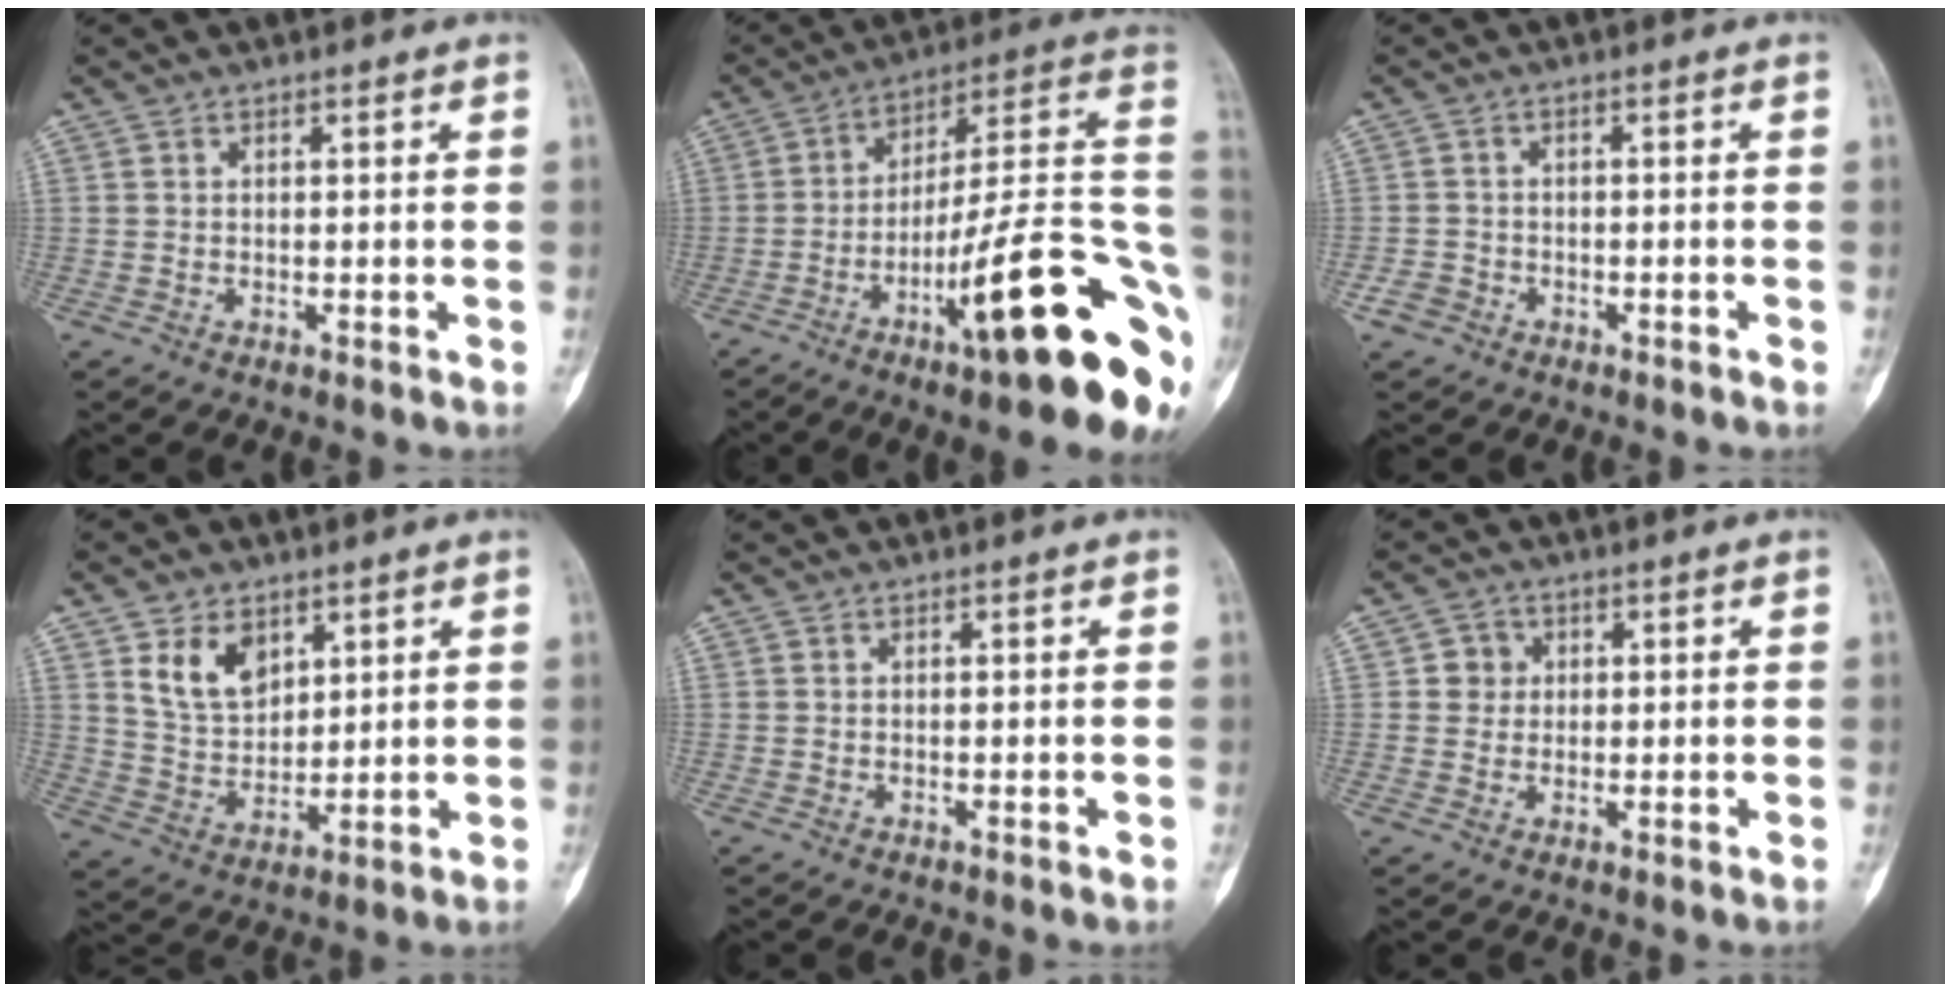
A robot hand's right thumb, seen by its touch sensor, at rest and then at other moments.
{"total": 25.5, "force": [-8.7, 4.6, 23.5], "torque": [-0.276, 0.036, -0.126]}
{"total": 2.5, "force": [-1.5, 1.9, 0.5], "torque": [-0.008, 0.011, -0.029]}
{"total": 9.2, "force": [4.6, 6.1, 5.2], "torque": [-0.071, -0.031, 0.097]}
{"total": 0.0}
{"total": 3.4, "force": [0.6, 3.3, 0.7], "torque": [0.013, 0.004, 0.005]}